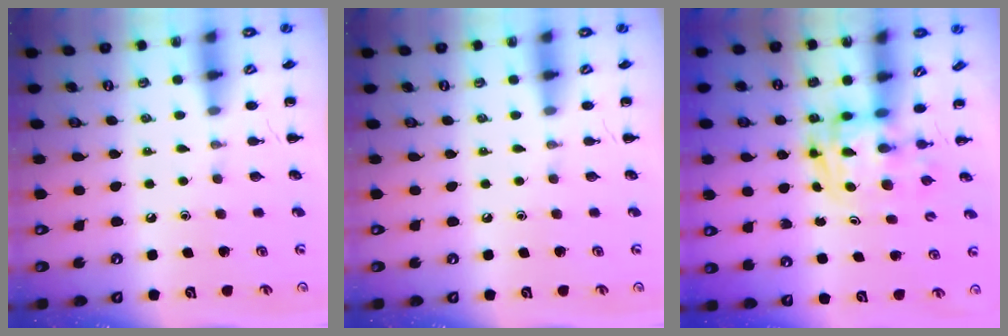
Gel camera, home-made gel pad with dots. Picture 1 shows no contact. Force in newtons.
{"total": 0.0}
{"total": 2.9, "press": 2.9, "slide": 0.5}